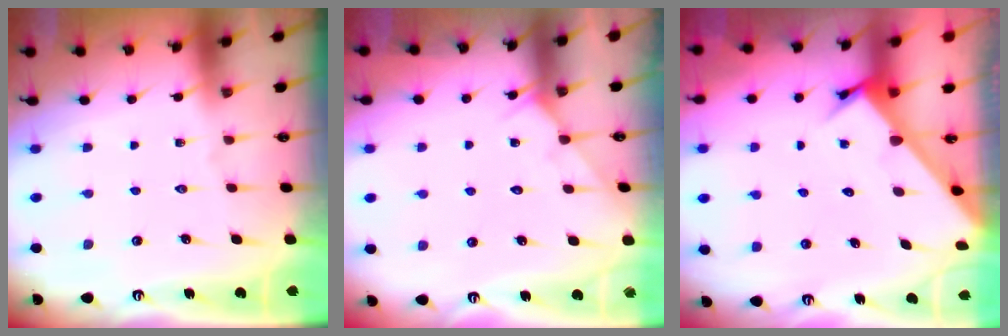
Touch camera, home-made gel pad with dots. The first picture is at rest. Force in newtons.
{"total": 4.7, "press": 4.7, "slide": 0.6}
{"total": 3.3, "press": 3.3, "slide": 0.2}